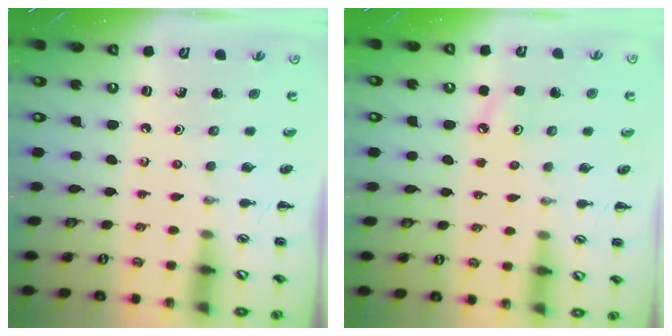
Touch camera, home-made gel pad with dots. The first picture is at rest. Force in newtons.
{"total": 4.9, "press": 4.7, "slide": 1.4}